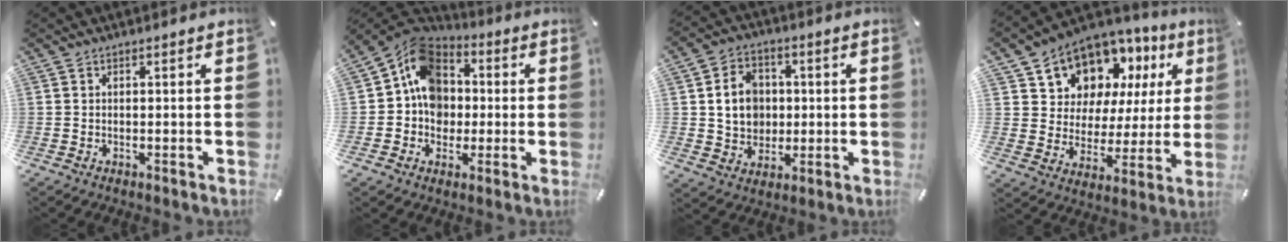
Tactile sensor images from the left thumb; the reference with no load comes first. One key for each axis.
{"total": 12.3, "fx": 0.9, "fy": 11.0, "fz": 5.6, "tx": -0.096, "ty": 0.005, "tz": 0.018}
{"total": 10.0, "fx": 1.2, "fy": 8.7, "fz": 4.8, "tx": -0.083, "ty": 0.011, "tz": 0.024}
{"total": 11.7, "fx": 8.5, "fy": 7.7, "fz": 2.2, "tx": -0.056, "ty": -0.079, "tz": 0.159}